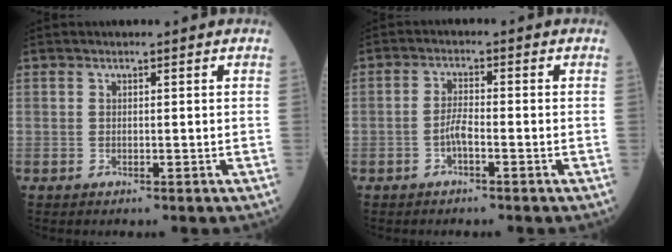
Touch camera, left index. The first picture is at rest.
{"total": 2.5, "force": [-1.3, 0.5, 2.1], "torque": [-0.042, 0.002, -0.028]}